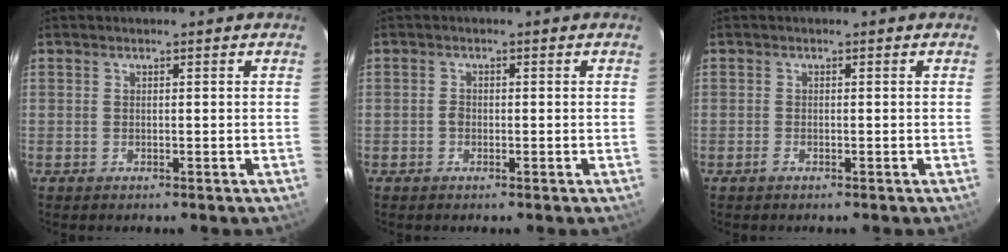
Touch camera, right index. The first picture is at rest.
{"total": 1.1, "force": [-0.4, 0.9, 0.6], "torque": [-0.009, 0.003, -0.009]}
{"total": 0.9, "force": [-0.6, 0.4, 0.5], "torque": [-0.012, -0.001, -0.012]}